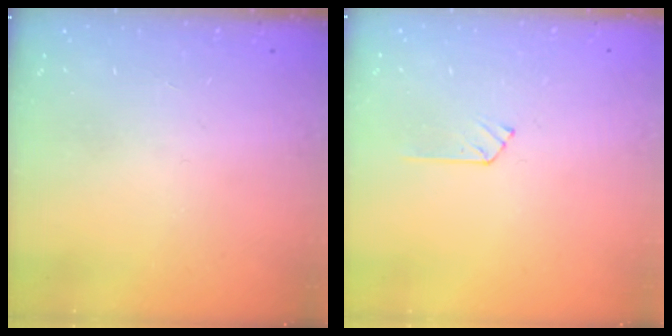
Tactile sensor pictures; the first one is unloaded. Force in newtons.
{"total": 5.1, "press": 5.1, "slide": 0.4}